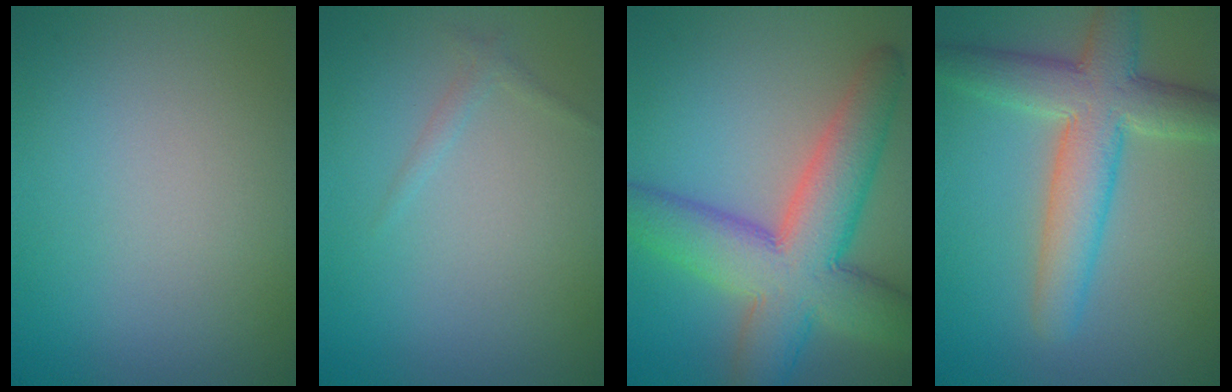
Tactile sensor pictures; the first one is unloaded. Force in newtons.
{"total": 0.9, "press": 0.9, "slide": 0.1}
{"total": 10.3, "press": 10.3, "slide": 0.3}
{"total": 7.3, "press": 7.3, "slide": 0.4}